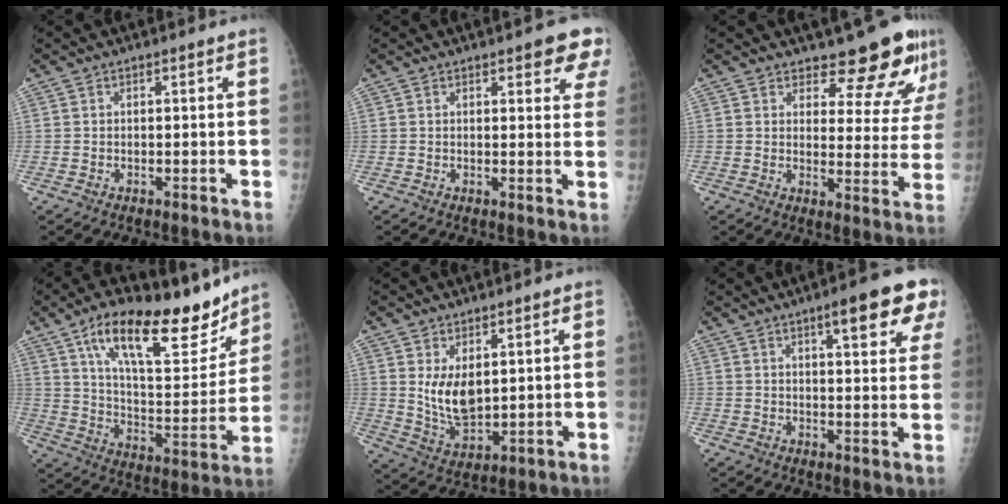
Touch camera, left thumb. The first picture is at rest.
{"total": 6.7, "force": [4.2, 2.4, 4.7], "torque": [-0.025, -0.013, 0.042]}
{"total": 12.3, "force": [10.8, 3.7, 4.6], "torque": [-0.021, -0.089, 0.125]}
{"total": 23.5, "force": [15.7, 8.5, 15.3], "torque": [-0.196, -0.062, 0.258]}
{"total": 8.0, "force": [2.5, 4.4, 6.2], "torque": [-0.095, -0.030, 0.062]}
{"total": 11.2, "force": [6.2, 2.7, 9.0], "torque": [-0.089, -0.020, 0.074]}